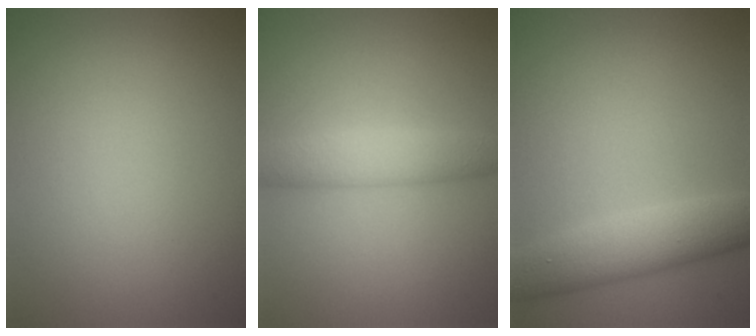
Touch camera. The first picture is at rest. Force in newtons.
{"total": 3.6, "press": 3.6, "slide": 0.1}
{"total": 5.0, "press": 5.0, "slide": 0.3}